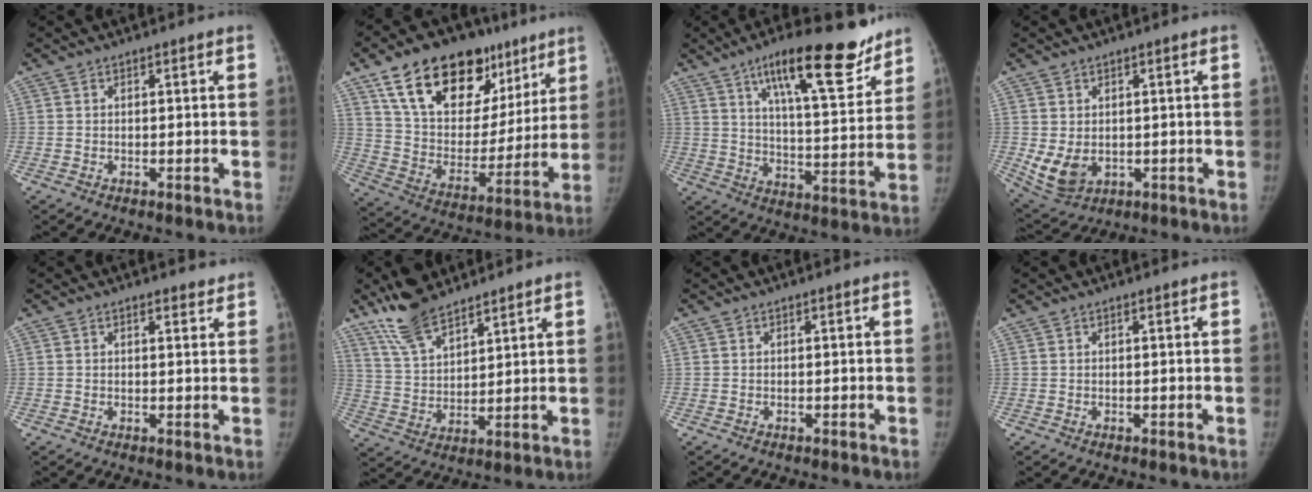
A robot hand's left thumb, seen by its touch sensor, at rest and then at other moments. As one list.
[{"total": 26.8, "force": [15.5, 15.6, 15.4], "torque": [-0.202, -0.018, 0.264]}, {"total": 19.8, "force": [13.1, 5.7, 13.7], "torque": [-0.170, -0.062, 0.203]}, {"total": 6.6, "force": [-0.5, 4.9, 4.3], "torque": [-0.072, -0.011, 0.012]}, {"total": 2.0, "force": [1.7, 0.8, 0.6], "torque": [0.003, -0.009, 0.020]}, {"total": 11.4, "force": [9.2, 4.0, 5.4], "torque": [-0.087, -0.038, 0.183]}, {"total": 0.0}, {"total": 0.0}]